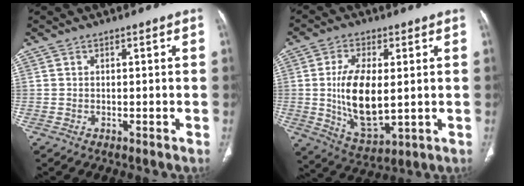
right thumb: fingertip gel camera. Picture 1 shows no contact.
{"total": 13.3, "force": [0.3, 6.4, 11.6], "torque": [-0.212, -0.020, 0.017]}